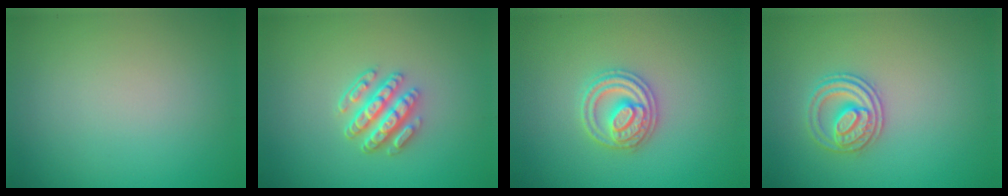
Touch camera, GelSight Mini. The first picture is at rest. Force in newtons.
{"total": 4.2, "press": 3.4, "slide": 2.5}
{"total": 3.7, "press": 3.7, "slide": 0.4}
{"total": 2.6, "press": 2.5, "slide": 0.7}